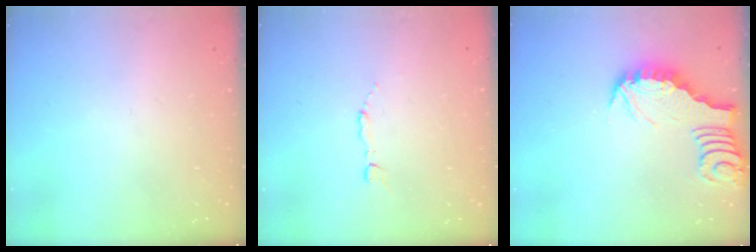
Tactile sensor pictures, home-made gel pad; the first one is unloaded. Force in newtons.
{"total": 1.8, "press": 1.8, "slide": 0.2}
{"total": 3.1, "press": 3.1, "slide": 0.3}